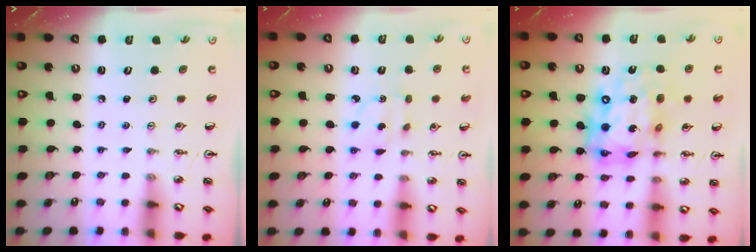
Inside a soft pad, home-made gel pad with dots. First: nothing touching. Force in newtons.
{"total": 3.2, "press": 3.1, "slide": 0.7}
{"total": 19.3, "press": 19.2, "slide": 1.9}